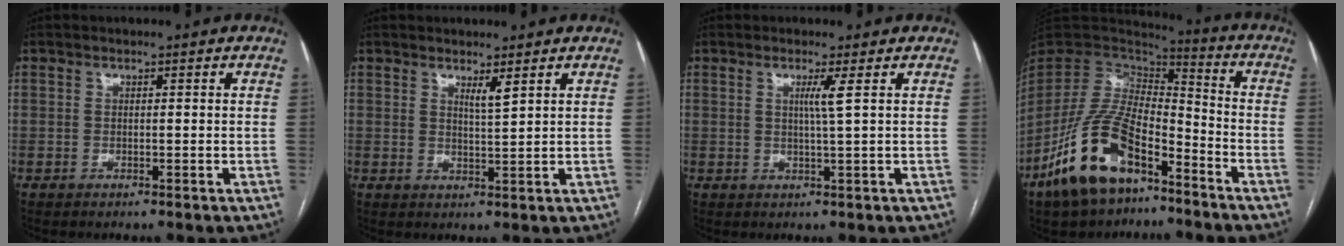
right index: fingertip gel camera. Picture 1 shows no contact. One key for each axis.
{"total": 2.0, "fx": 1.4, "fy": -0.2, "fz": 1.4, "tx": -0.026, "ty": -0.011, "tz": 0.027}
{"total": 2.4, "fx": 0.7, "fy": -0.9, "fz": 2.1, "tx": -0.041, "ty": -0.005, "tz": 0.016}
{"total": 17.4, "fx": -10.5, "fy": 7.1, "fz": 11.9, "tx": -0.247, "ty": 0.001, "tz": -0.194}